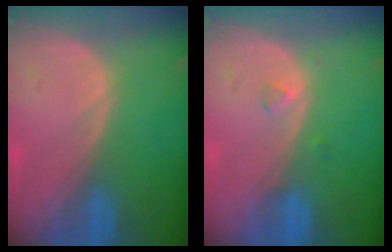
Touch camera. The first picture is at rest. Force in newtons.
{"total": 1.2, "press": 1.2, "slide": 0.1}